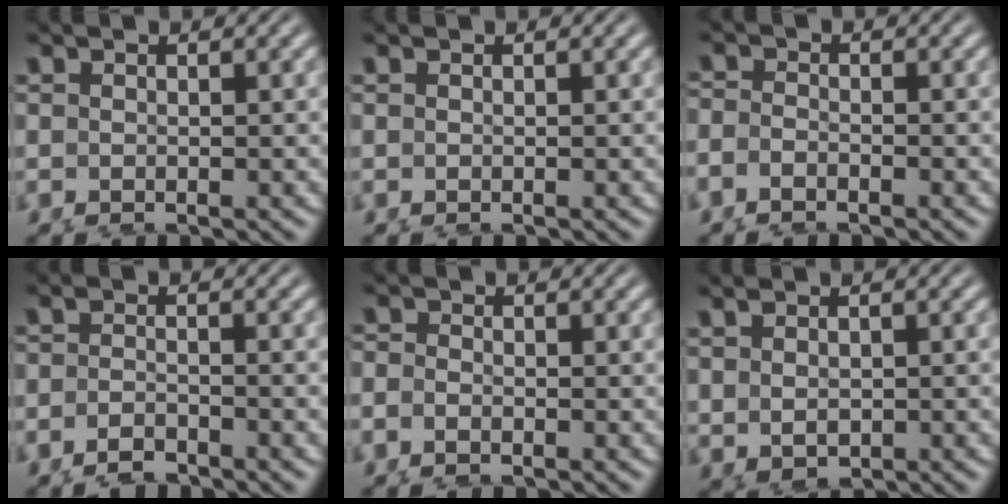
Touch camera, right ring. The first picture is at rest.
{"total": 0.0}
{"total": 1.8, "force": [-0.9, 1.4, 0.6], "torque": [-0.017, -0.010, -0.014]}
{"total": 1.3, "force": [-1.2, 0.1, 0.3], "torque": [-0.004, -0.001, -0.019]}
{"total": 1.1, "force": [-0.6, 0.9, 0.2], "torque": [-0.003, -0.007, -0.010]}
{"total": 1.3, "force": [0.5, 0.9, 0.8], "torque": [-0.015, -0.001, 0.020]}